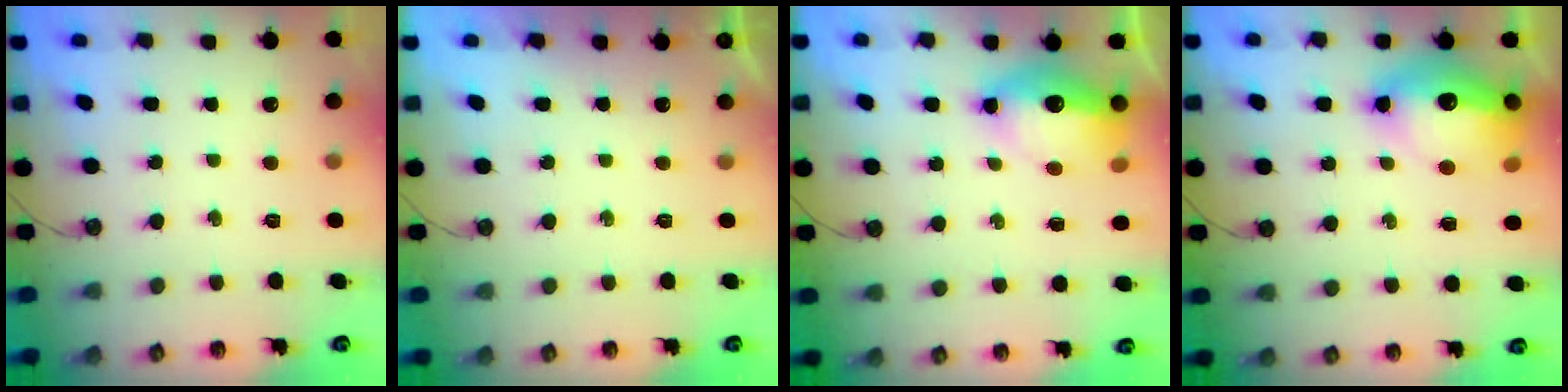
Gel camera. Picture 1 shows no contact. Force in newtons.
{"total": 0.0}
{"total": 13.9, "press": 13.3, "slide": 4.1}
{"total": 17.8, "press": 17.7, "slide": 1.7}